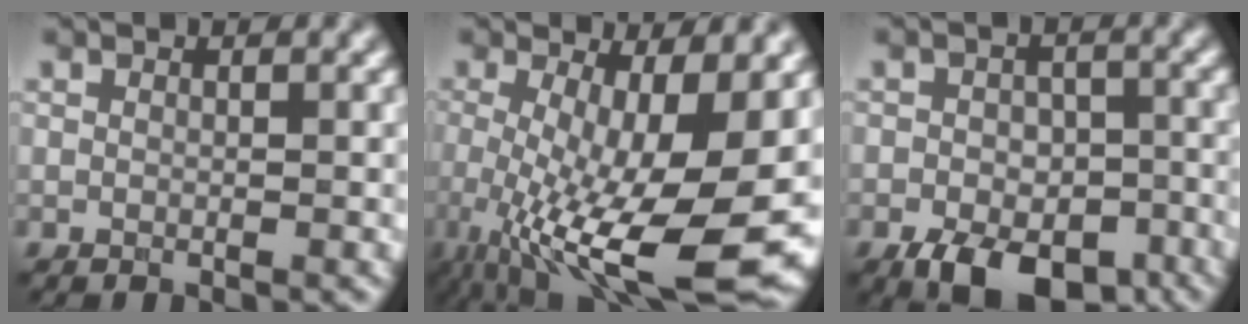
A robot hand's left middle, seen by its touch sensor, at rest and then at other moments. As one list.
[{"total": 14.4, "force": [-3.1, 4.6, 13.3], "torque": [-0.214, -0.027, -0.040]}, {"total": 7.9, "force": [-4.3, 4.4, 4.8], "torque": [-0.078, -0.019, -0.059]}]